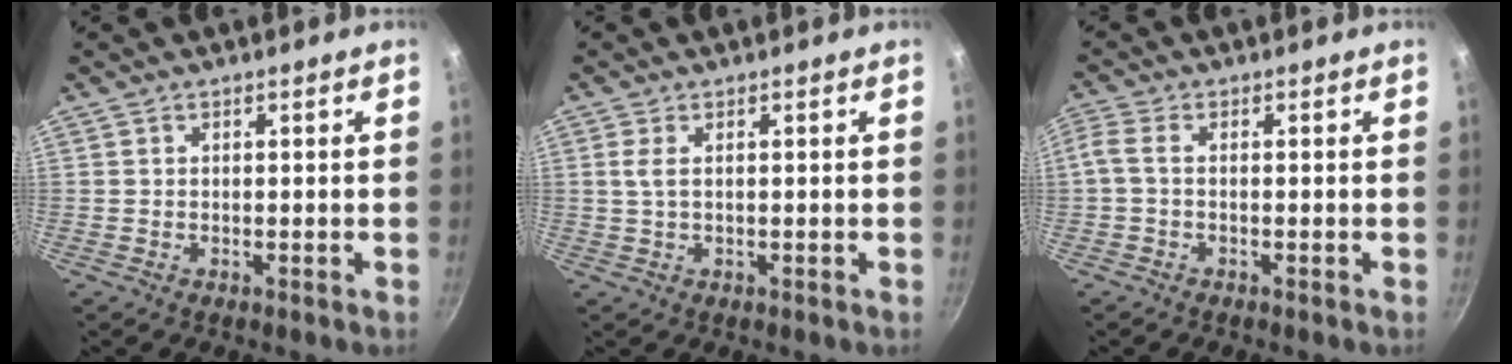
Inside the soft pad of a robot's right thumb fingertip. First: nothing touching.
{"total": 2.0, "force": [0.5, 0.7, 1.8], "torque": [-0.040, 0.000, 0.011]}
{"total": 2.7, "force": [-0.6, 1.1, 2.4], "torque": [-0.072, 0.009, -0.022]}